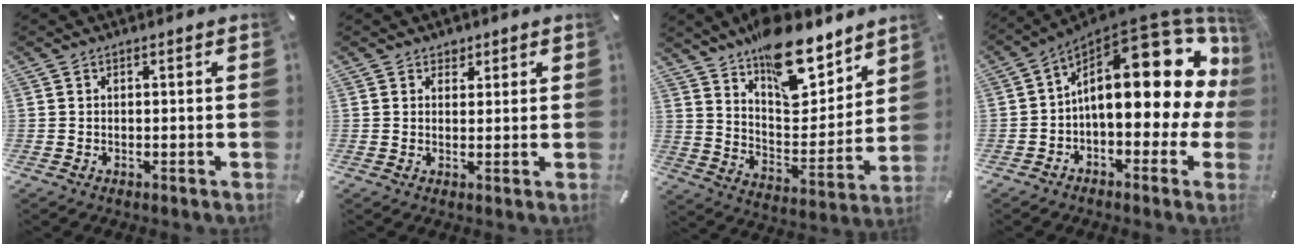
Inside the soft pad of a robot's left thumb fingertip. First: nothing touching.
{"total": 2.0, "force": [1.3, 1.6, 0.1], "torque": [0.011, -0.004, 0.020]}
{"total": 17.6, "force": [13.2, 7.8, 8.8], "torque": [-0.126, -0.099, 0.232]}
{"total": 21.5, "force": [6.5, 9.8, 18.0], "torque": [-0.254, -0.064, 0.107]}